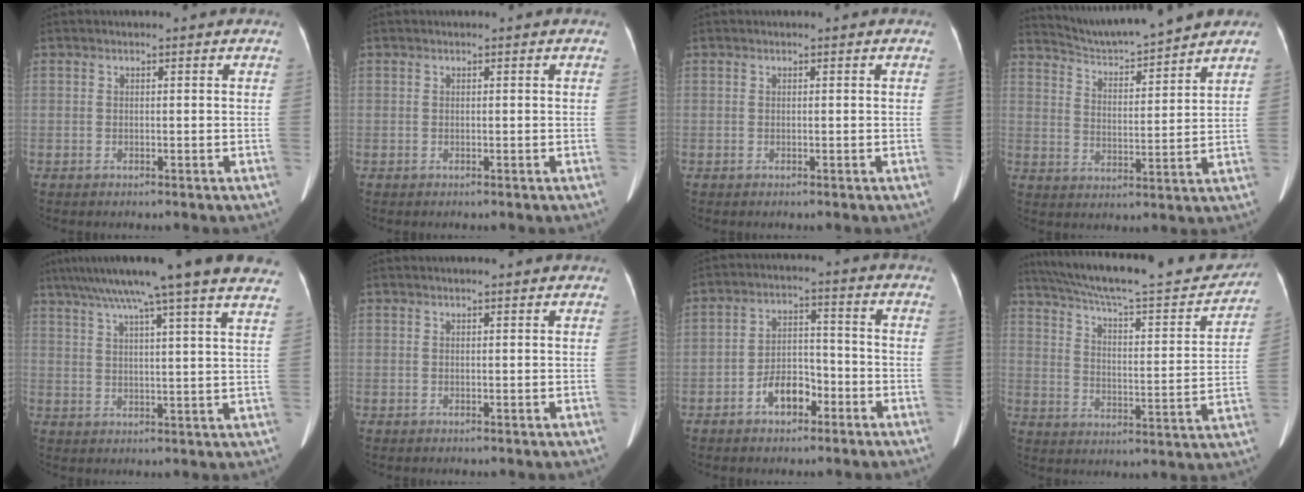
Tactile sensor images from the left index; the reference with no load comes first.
{"total": 0.0}
{"total": 0.0}
{"total": 12.5, "force": [11.8, 0.4, 4.1], "torque": [-0.072, 0.012, 0.190]}
{"total": 23.4, "force": [18.8, -0.4, 13.8], "torque": [-0.230, 0.010, 0.246]}
{"total": 1.4, "force": [1.4, 0.2, 0.5], "torque": [-0.009, 0.010, 0.018]}
{"total": 6.1, "force": [-3.4, 3.3, 3.9], "torque": [-0.075, 0.017, -0.059]}
{"total": 25.9, "force": [23.1, 3.6, 11.1], "torque": [-0.179, -0.017, 0.316]}